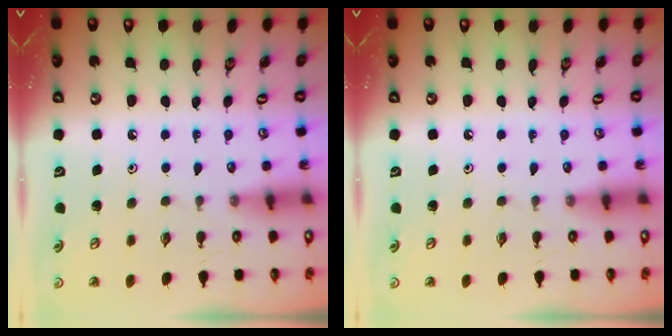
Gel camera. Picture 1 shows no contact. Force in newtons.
{"total": 0.0}